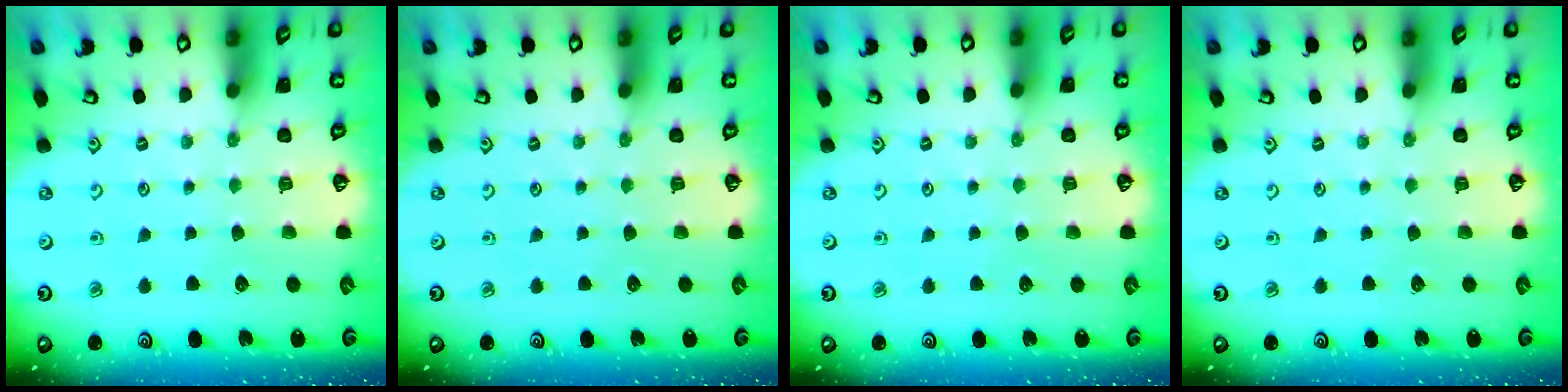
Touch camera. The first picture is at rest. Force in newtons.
{"total": 0.0}
{"total": 0.0}
{"total": 0.0}